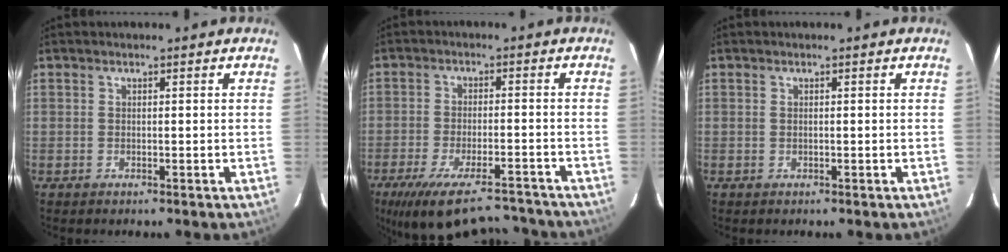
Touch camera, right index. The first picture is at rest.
{"total": 18.5, "force": [-15.2, 5.5, 9.0], "torque": [-0.180, -0.027, -0.224]}
{"total": 0.0}